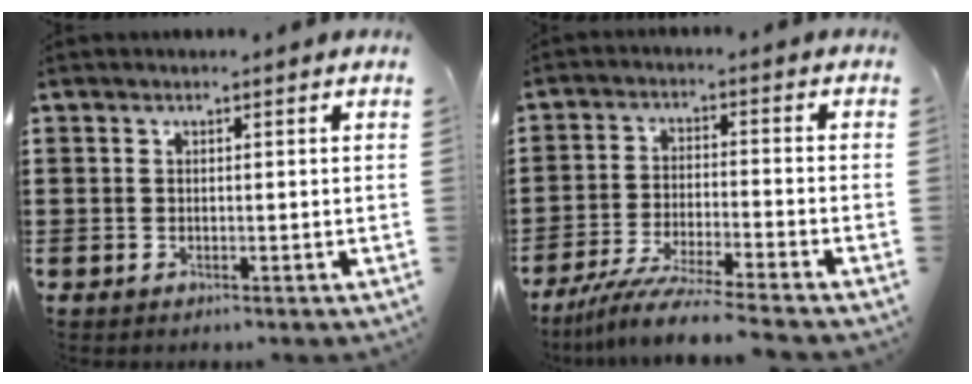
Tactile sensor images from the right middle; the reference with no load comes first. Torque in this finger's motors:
{"motor_torque": [1.12, -1.02, 0.58, 0.14]}